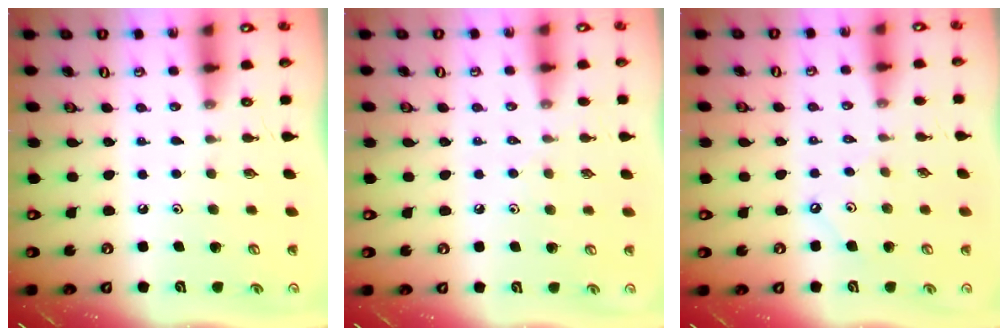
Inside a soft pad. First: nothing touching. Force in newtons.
{"total": 3.4, "press": 3.4, "slide": 0.6}
{"total": 2.6, "press": 2.6, "slide": 0.2}